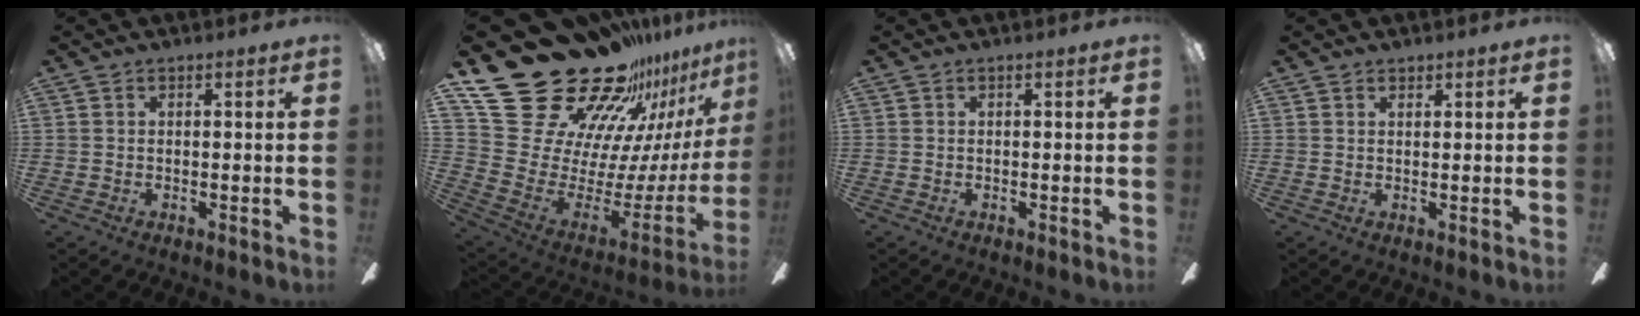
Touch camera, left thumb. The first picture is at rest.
{"total": 32.5, "force": [24.6, 15.3, 14.7], "torque": [-0.211, -0.215, 0.490]}
{"total": 0.0}
{"total": 1.1, "force": [1.0, 0.5, 0.1], "torque": [-0.002, -0.001, 0.020]}